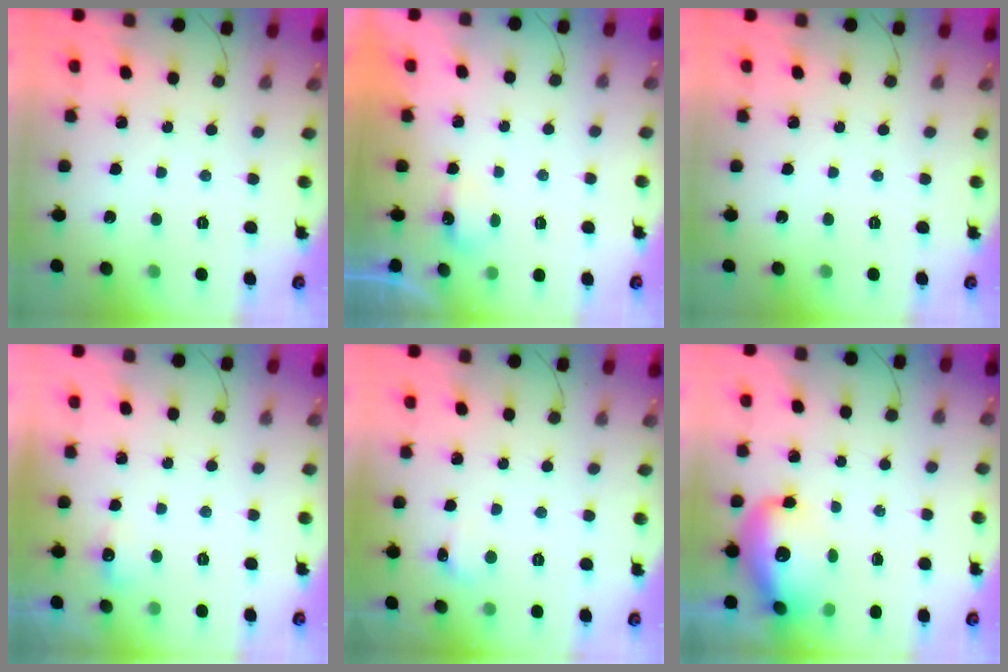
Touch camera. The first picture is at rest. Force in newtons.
{"total": 2.5, "press": 2.5, "slide": 0.6}
{"total": 0.0}
{"total": 7.0, "press": 4.3, "slide": 5.6}
{"total": 5.0, "press": 4.7, "slide": 1.5}
{"total": 14.1, "press": 13.7, "slide": 3.3}